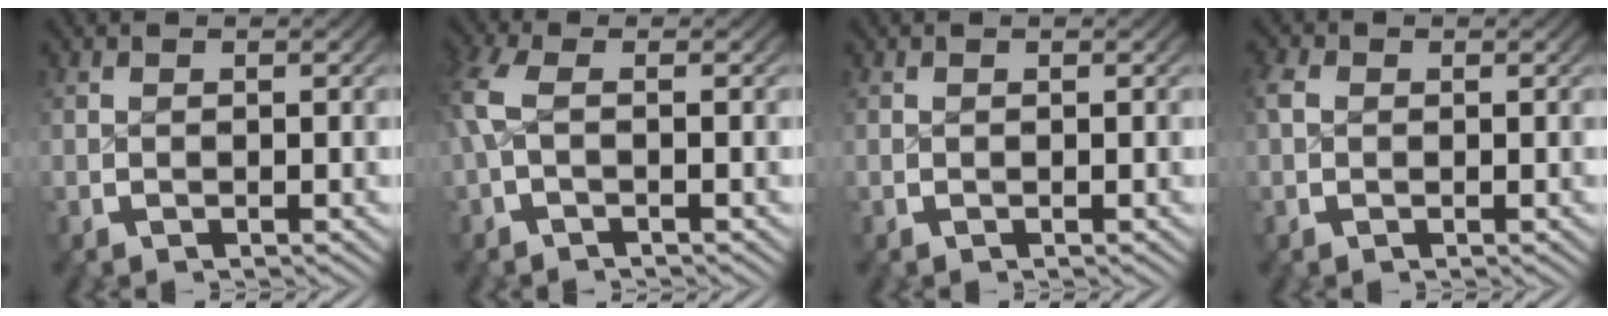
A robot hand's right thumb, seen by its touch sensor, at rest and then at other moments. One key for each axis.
{"total": 2.6, "fx": -0.2, "fy": 1.2, "fz": 2.3, "tx": -0.069, "ty": -0.001, "tz": 0.000}
{"total": 0.0}
{"total": 1.1, "fx": 0.1, "fy": 1.0, "fz": 0.5, "tx": -0.015, "ty": -0.003, "tz": 0.002}